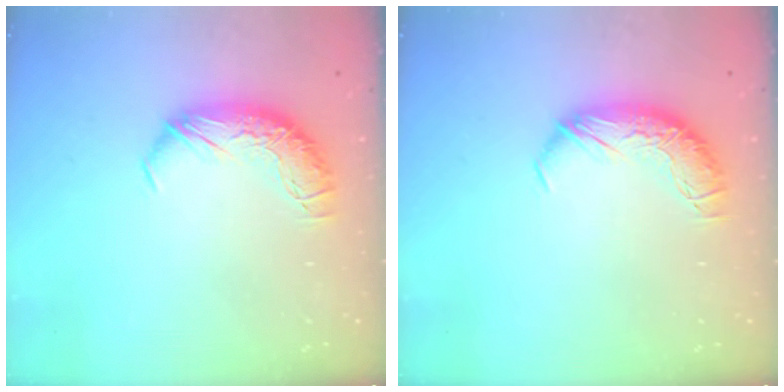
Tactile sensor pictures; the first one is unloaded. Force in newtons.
{"total": 0.0}